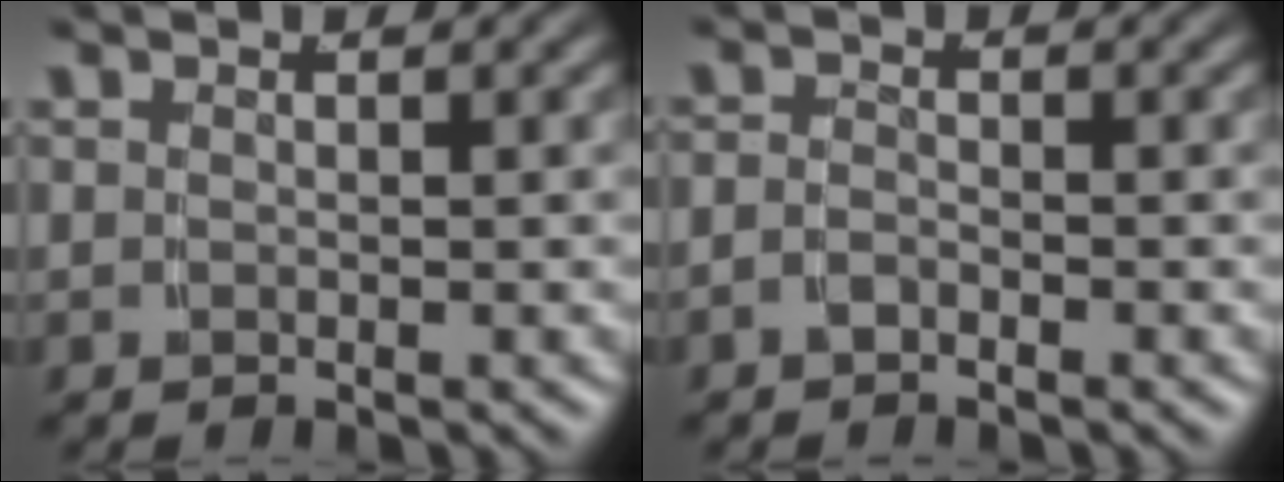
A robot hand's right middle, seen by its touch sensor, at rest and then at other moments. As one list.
[{"total": 1.3, "force": [-1.2, 0.4, 0.3], "torque": [-0.006, -0.007, -0.023]}]